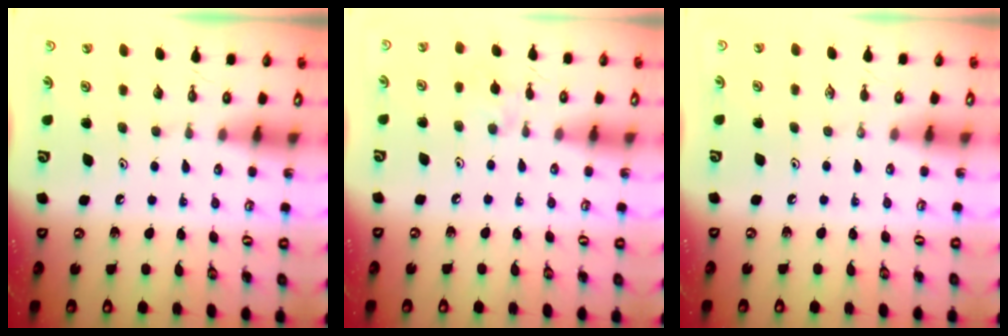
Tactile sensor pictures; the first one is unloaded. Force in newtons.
{"total": 8.0, "press": 7.9, "slide": 0.9}
{"total": 0.0}